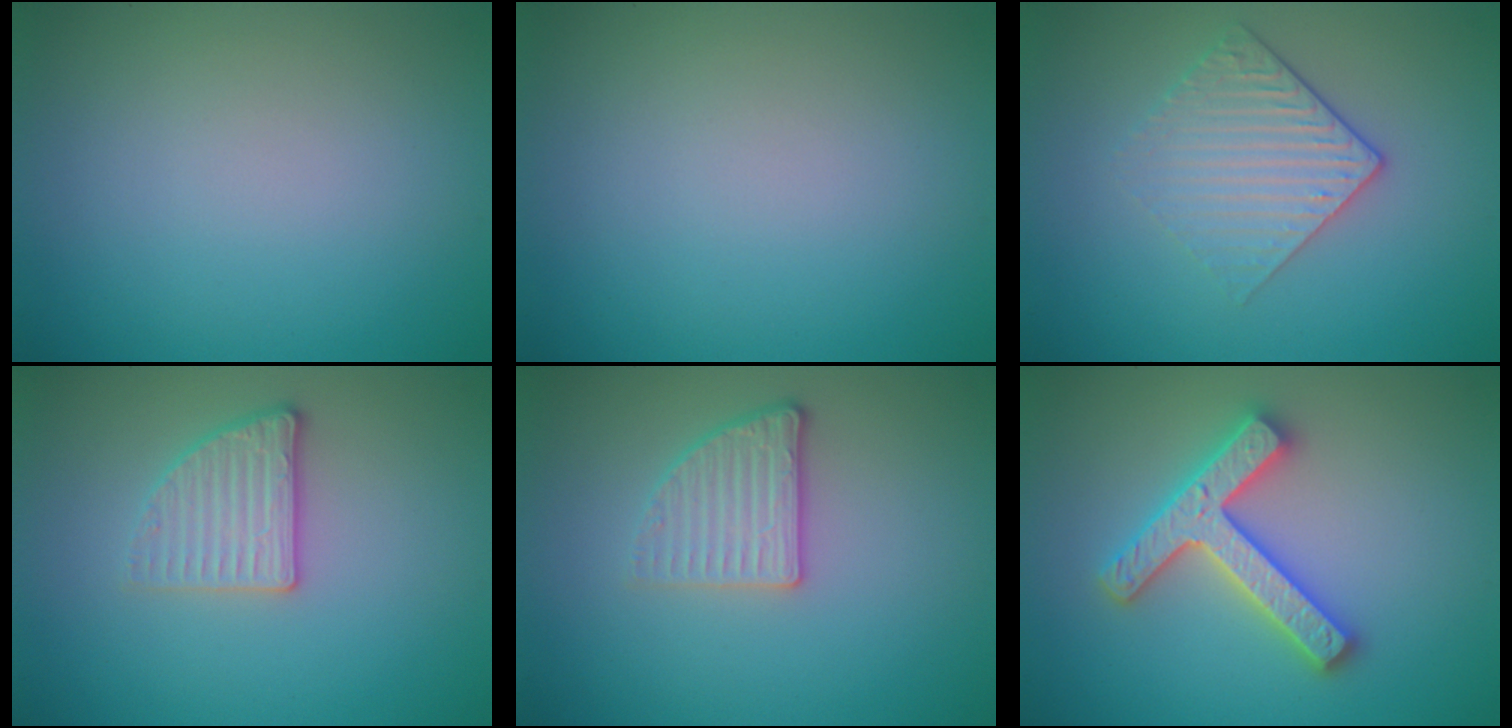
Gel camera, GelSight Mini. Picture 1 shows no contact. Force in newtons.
{"total": 0.0}
{"total": 3.1, "press": 2.6, "slide": 1.7}
{"total": 2.7, "press": 2.5, "slide": 1.0}
{"total": 2.6, "press": 2.3, "slide": 1.3}
{"total": 4.7, "press": 4.6, "slide": 0.9}